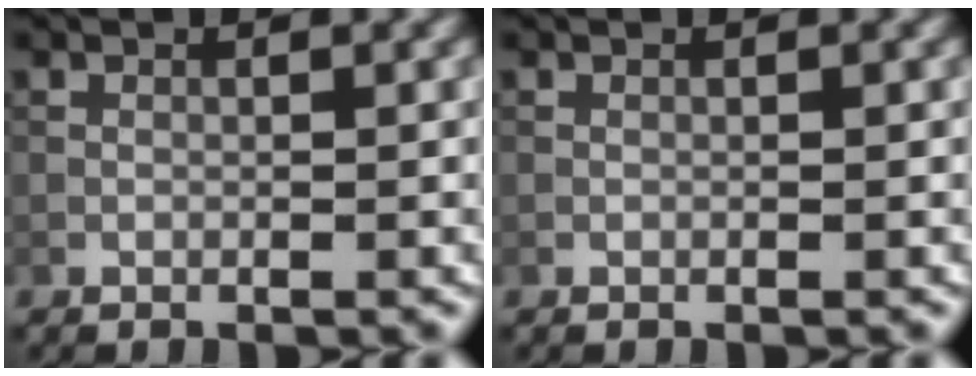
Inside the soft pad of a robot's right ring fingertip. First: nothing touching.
{"total": 0.0}